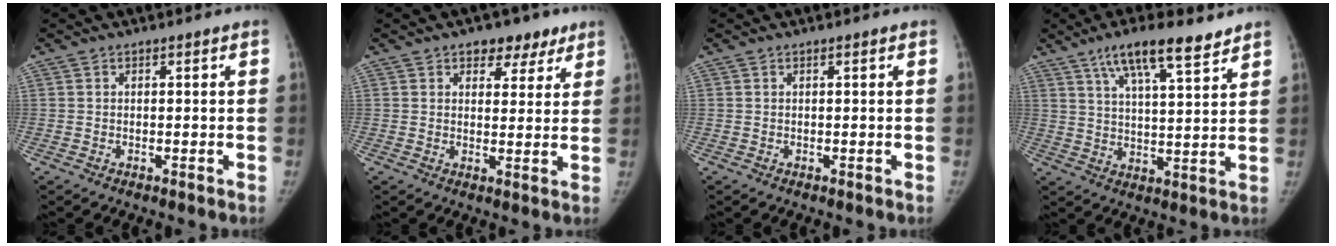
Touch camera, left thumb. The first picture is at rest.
{"total": 6.8, "force": [4.3, 4.2, 3.1], "torque": [0.003, -0.015, 0.058]}
{"total": 0.0}
{"total": 11.9, "force": [8.3, 2.9, 8.1], "torque": [-0.116, -0.034, 0.140]}